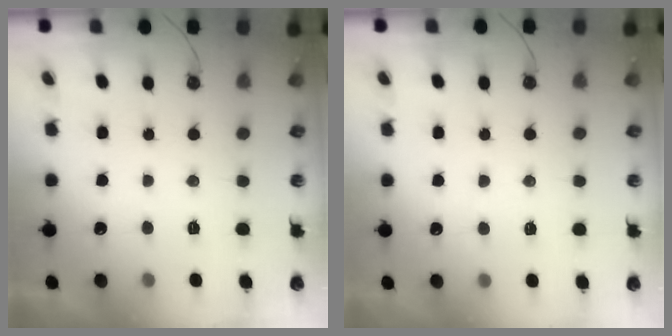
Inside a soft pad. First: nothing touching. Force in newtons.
{"total": 6.1, "press": 6.1, "slide": 0.7}